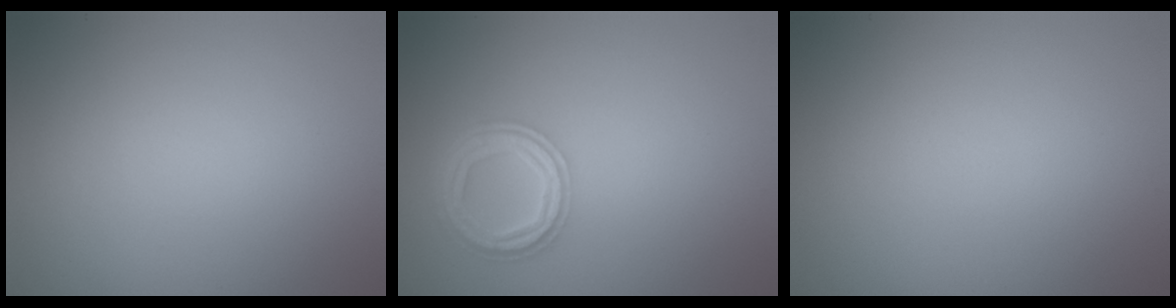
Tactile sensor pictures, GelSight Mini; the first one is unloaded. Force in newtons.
{"total": 4.1, "press": 3.2, "slide": 2.6}
{"total": 0.0}